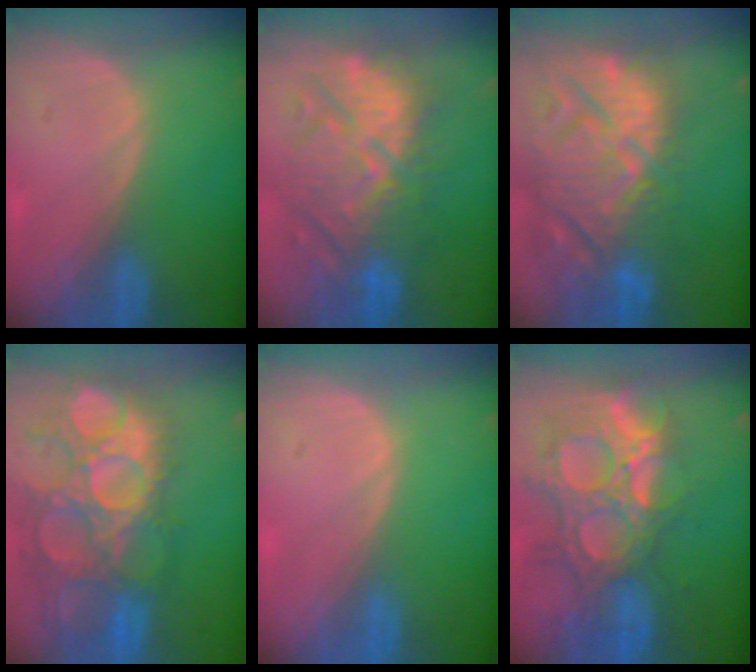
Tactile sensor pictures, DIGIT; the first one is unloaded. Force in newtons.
{"total": 11.5, "press": 11.3, "slide": 2.5}
{"total": 15.4, "press": 13.2, "slide": 8.0}
{"total": 14.7, "press": 12.7, "slide": 7.6}
{"total": 0.0}
{"total": 13.9, "press": 11.7, "slide": 7.5}